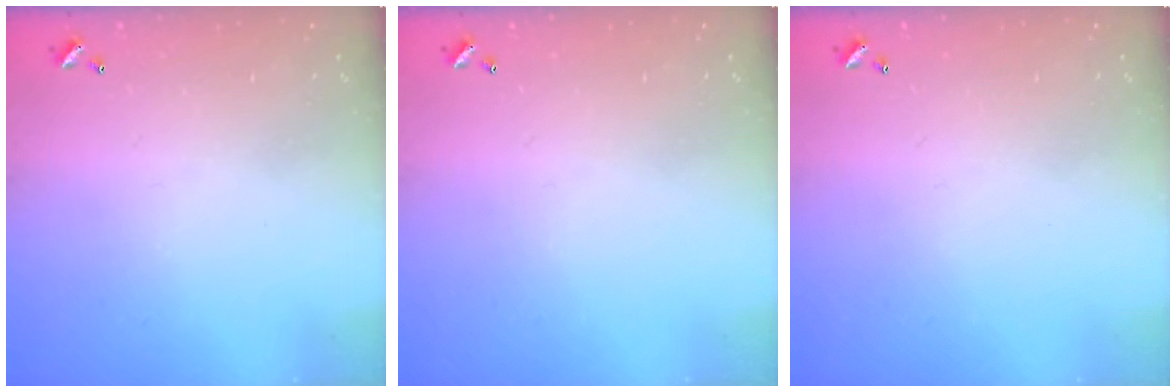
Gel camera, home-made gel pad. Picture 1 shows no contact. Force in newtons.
{"total": 0.0}
{"total": 0.0}